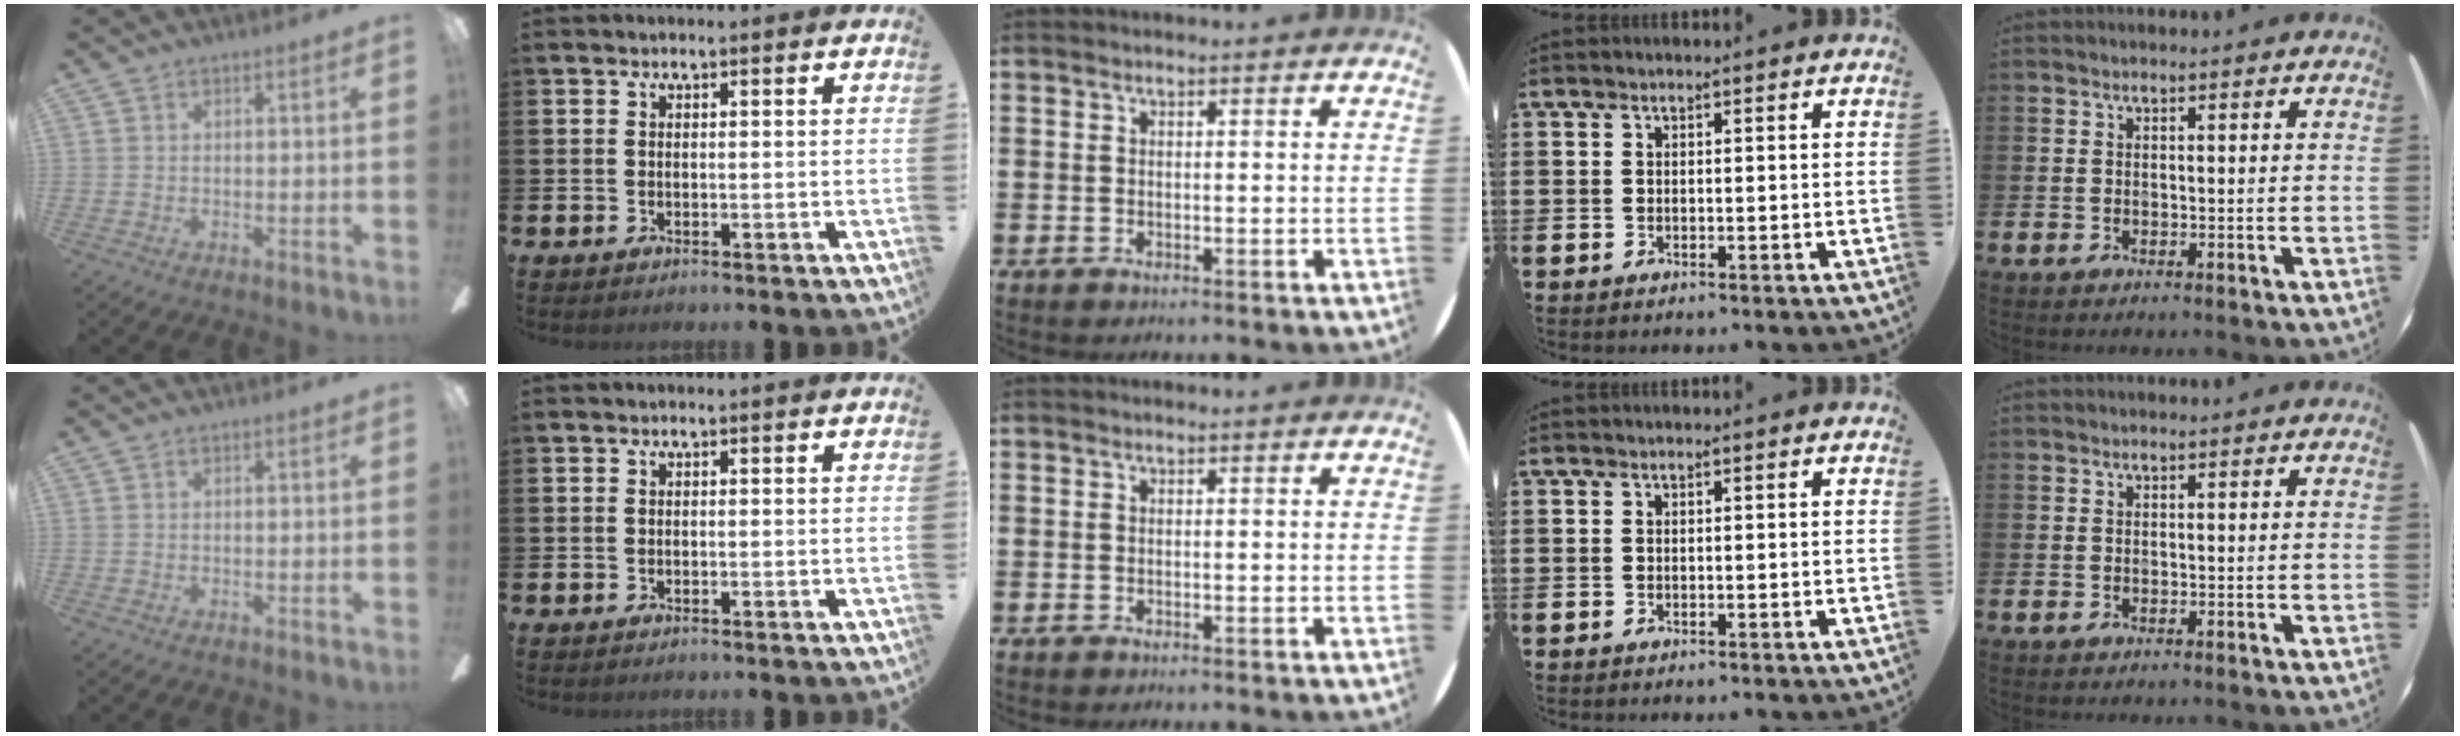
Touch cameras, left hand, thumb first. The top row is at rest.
{}